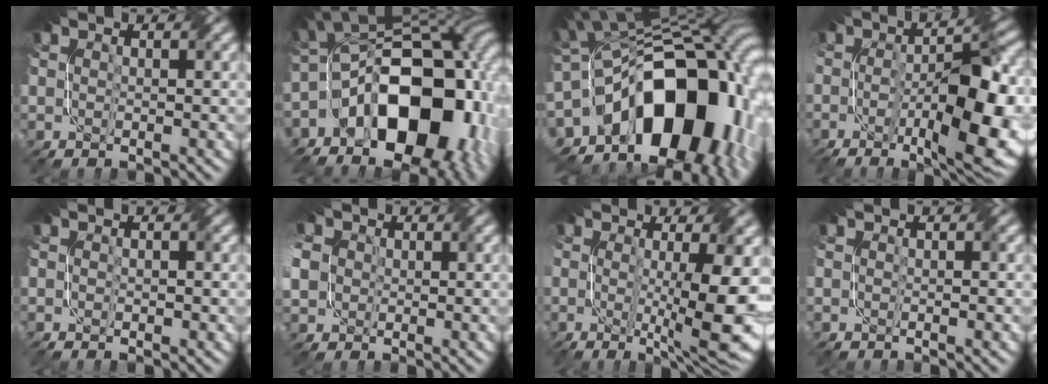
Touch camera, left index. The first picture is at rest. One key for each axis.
{"total": 15.3, "fx": -5.9, "fy": 9.8, "fz": 10.2, "tx": -0.121, "ty": 0.002, "tz": -0.102}
{"total": 18.5, "fx": -4.7, "fy": 11.9, "fz": 13.3, "tx": -0.195, "ty": -0.001, "tz": -0.069}
{"total": 12.2, "fx": -3.1, "fy": 4.1, "fz": 11.0, "tx": -0.171, "ty": -0.007, "tz": -0.040}
{"total": 1.5, "fx": -0.4, "fy": 0.7, "fz": 1.2, "tx": -0.012, "ty": -0.001, "tz": 0.004}
{"total": 5.6, "fx": 0.3, "fy": 4.9, "fz": 2.8, "tx": -0.078, "ty": 0.014, "tz": 0.001}
{"total": 9.3, "fx": -0.6, "fy": 2.4, "fz": 9.0, "tx": -0.126, "ty": -0.012, "tz": -0.001}
{"total": 0.7, "fx": -0.3, "fy": 0.3, "fz": 0.5, "tx": -0.001, "ty": 0.000, "tz": -0.003}